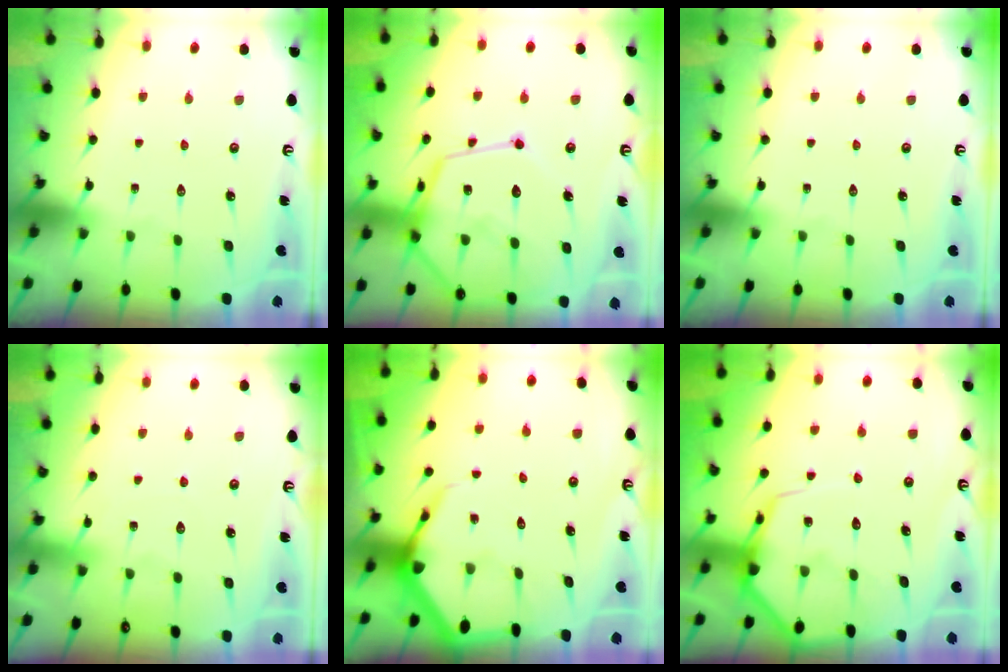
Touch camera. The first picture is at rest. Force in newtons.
{"total": 19.1, "press": 19.0, "slide": 1.7}
{"total": 0.0}
{"total": 3.6, "press": 3.6, "slide": 0.6}
{"total": 6.2, "press": 6.1, "slide": 0.8}
{"total": 10.0, "press": 10.0, "slide": 1.1}